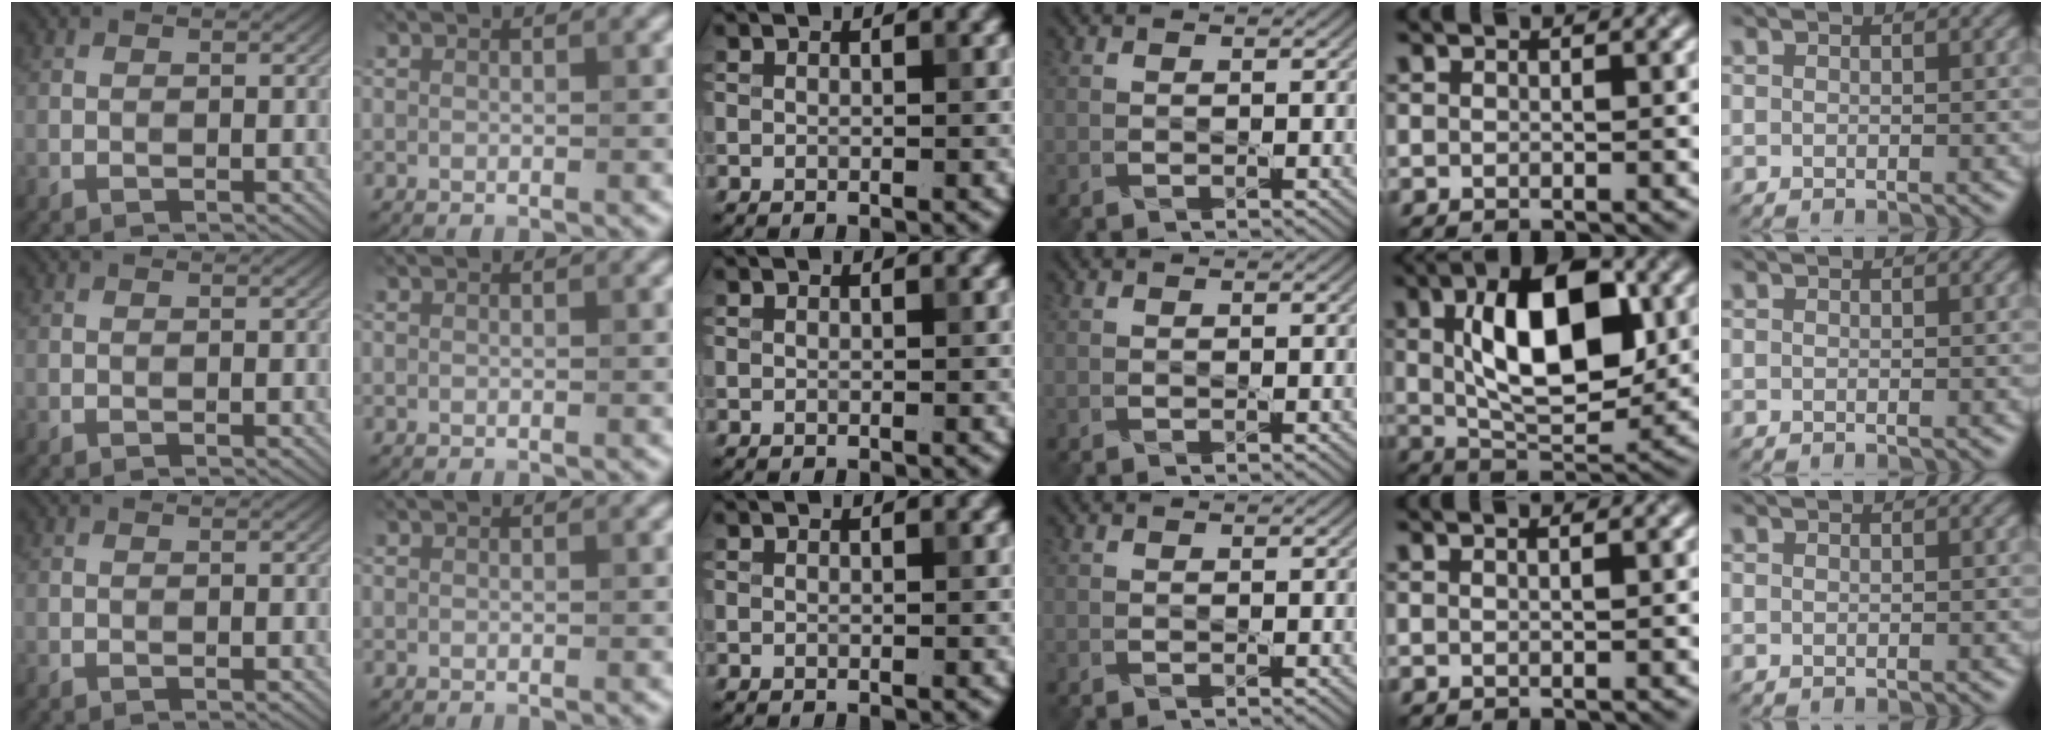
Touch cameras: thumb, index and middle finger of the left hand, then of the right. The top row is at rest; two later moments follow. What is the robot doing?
{"motion": "dispense", "object": "toothpaste"}